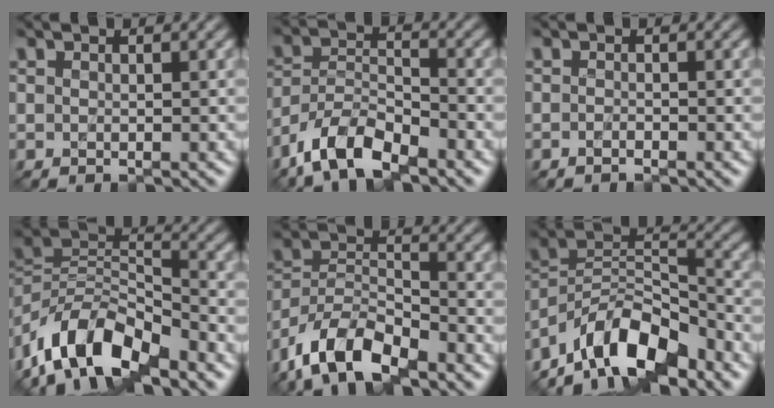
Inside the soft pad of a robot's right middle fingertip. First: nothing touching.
{"total": 6.8, "force": [-5.1, 2.4, 3.8], "torque": [-0.066, -0.001, -0.104]}
{"total": 0.6, "force": [-0.5, 0.1, 0.4], "torque": [-0.005, 0.000, -0.009]}
{"total": 10.5, "force": [-7.3, 4.4, 6.1], "torque": [-0.100, 0.006, -0.153]}
{"total": 8.4, "force": [-6.1, 3.4, 4.8], "torque": [-0.085, -0.003, -0.127]}
{"total": 10.3, "force": [-7.6, 4.0, 5.7], "torque": [-0.084, 0.011, -0.157]}